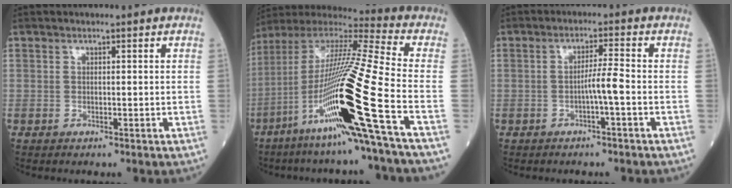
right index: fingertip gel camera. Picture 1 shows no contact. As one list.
[{"total": 23.9, "force": [-9.3, -1.0, 22.0], "torque": [-0.422, -0.035, -0.179]}, {"total": 3.1, "force": [-1.1, -0.5, 2.9], "torque": [-0.045, 0.002, -0.022]}]